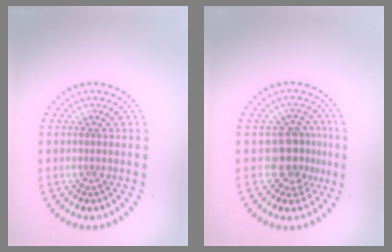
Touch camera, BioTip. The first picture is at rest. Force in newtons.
{"total": 4.0, "press": 3.3, "slide": 2.2}